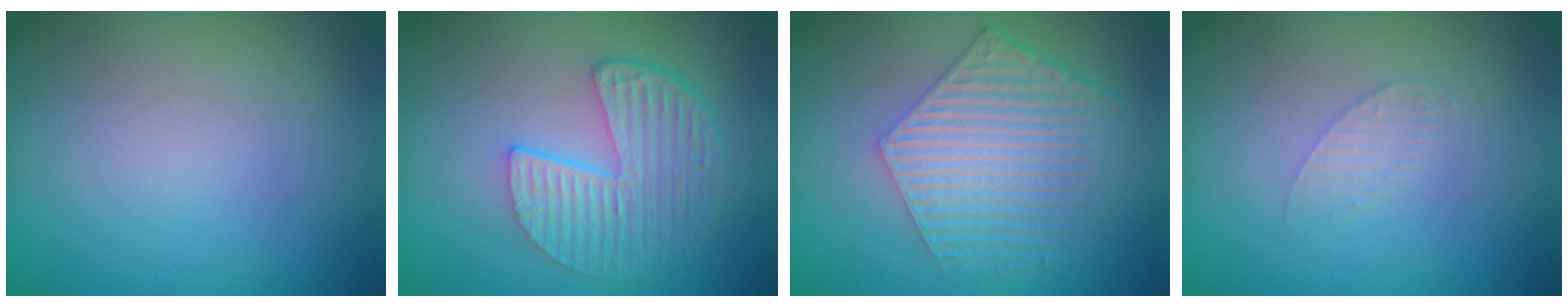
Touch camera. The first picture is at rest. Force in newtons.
{"total": 5.4, "press": 4.0, "slide": 3.7}
{"total": 5.9, "press": 4.3, "slide": 4.0}
{"total": 1.0, "press": 1.0, "slide": 0.1}